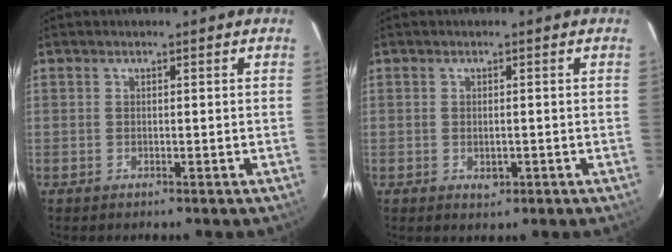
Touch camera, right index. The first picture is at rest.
{"total": 1.7, "force": [-0.5, 0.9, 1.4], "torque": [-0.026, -0.002, -0.002]}